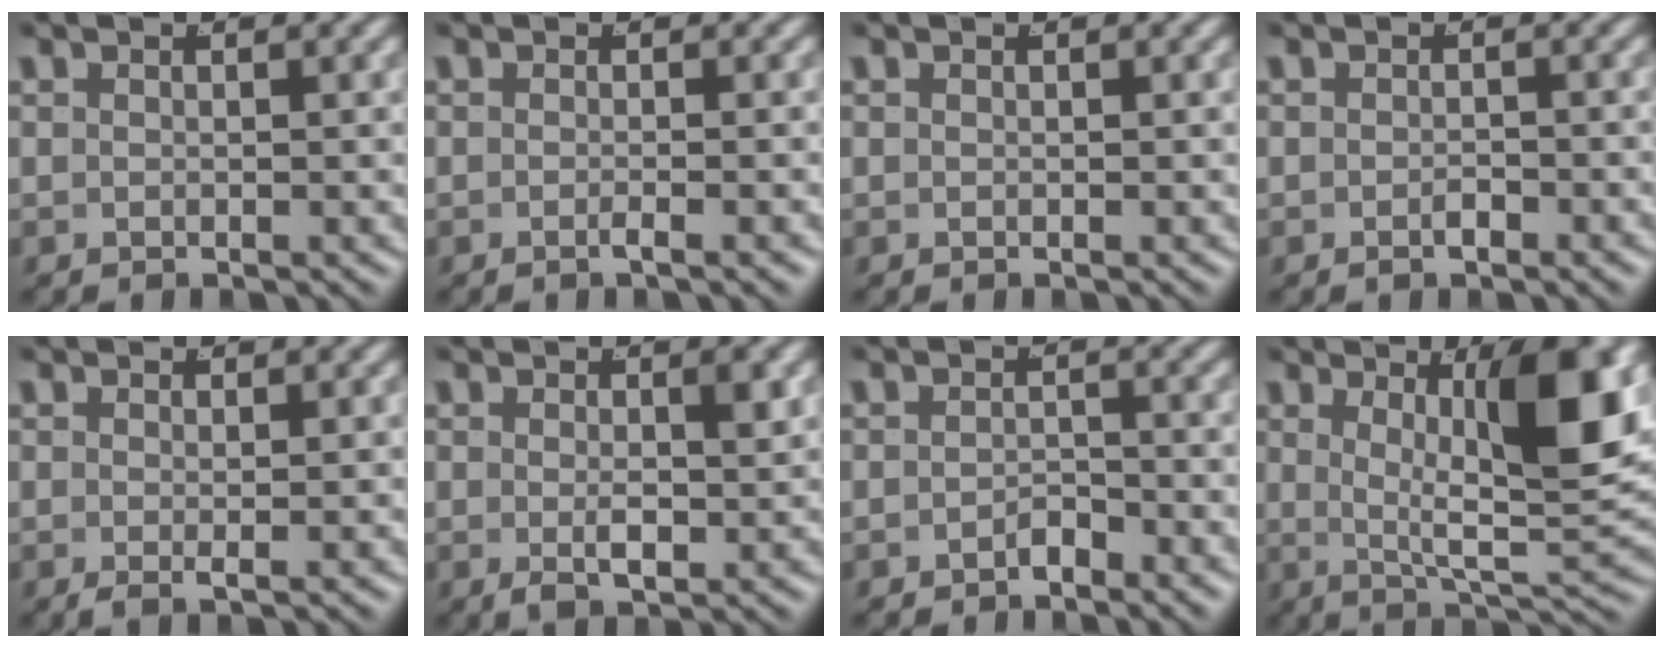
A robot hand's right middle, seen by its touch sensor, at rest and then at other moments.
{"total": 1.0, "force": [-0.7, -0.4, 0.6], "torque": [-0.008, 0.003, -0.016]}
{"total": 0.0}
{"total": 0.9, "force": [-0.8, 0.0, 0.5], "torque": [-0.008, -0.002, -0.012]}
{"total": 0.8, "force": [-0.1, -0.4, 0.7], "torque": [-0.011, -0.009, 0.000]}
{"total": 1.9, "force": [-0.2, 0.2, 1.9], "torque": [-0.030, -0.011, 0.006]}
{"total": 1.4, "force": [-1.4, 0.3, 0.2], "torque": [0.000, -0.004, -0.024]}
{"total": 8.9, "force": [1.4, 2.3, 8.5], "torque": [-0.119, -0.012, 0.030]}